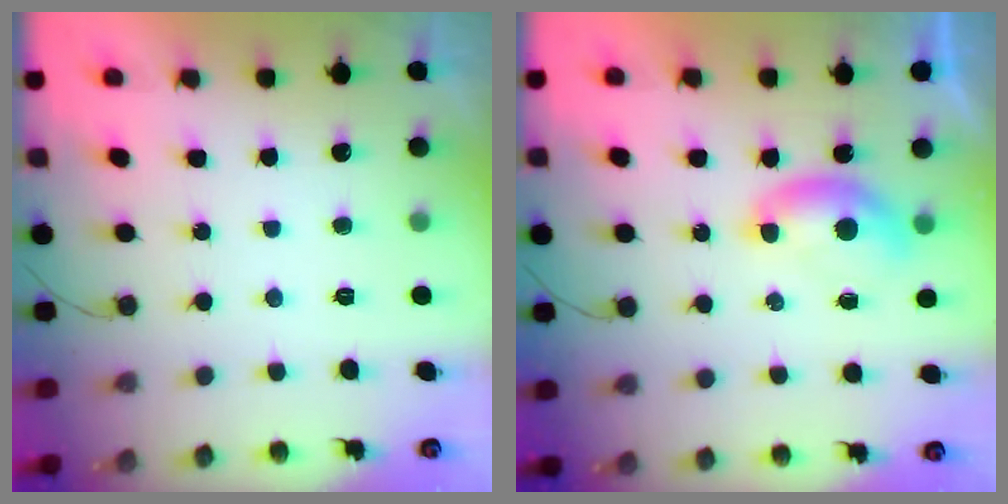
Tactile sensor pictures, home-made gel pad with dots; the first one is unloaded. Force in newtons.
{"total": 7.0, "press": 6.9, "slide": 0.8}